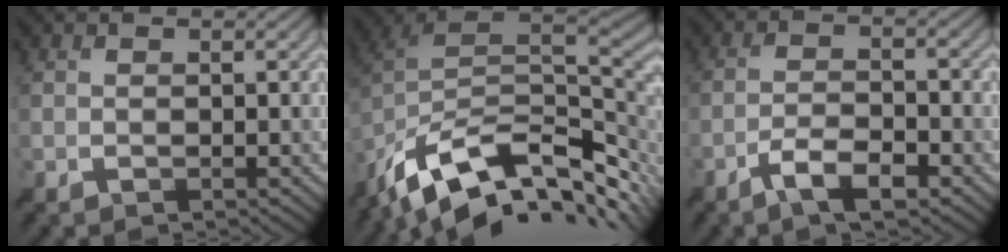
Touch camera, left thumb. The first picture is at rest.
{"total": 15.4, "force": [-7.4, 7.4, 11.3], "torque": [-0.226, -0.017, -0.117]}
{"total": 5.7, "force": [-3.7, 1.4, 4.0], "torque": [-0.078, 0.004, -0.069]}